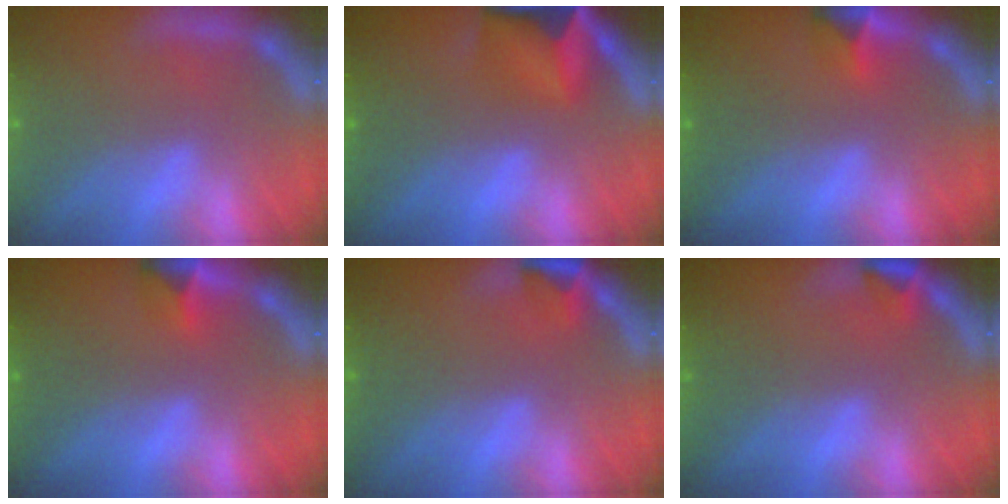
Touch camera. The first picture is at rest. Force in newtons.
{"total": 7.4}
{"total": 1.9}
{"total": 1.9}
{"total": 1.9}
{"total": 1.5}